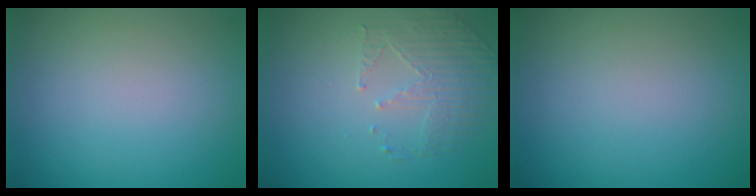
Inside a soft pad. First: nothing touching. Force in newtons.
{"total": 1.9, "press": 1.5, "slide": 1.2}
{"total": 0.0}